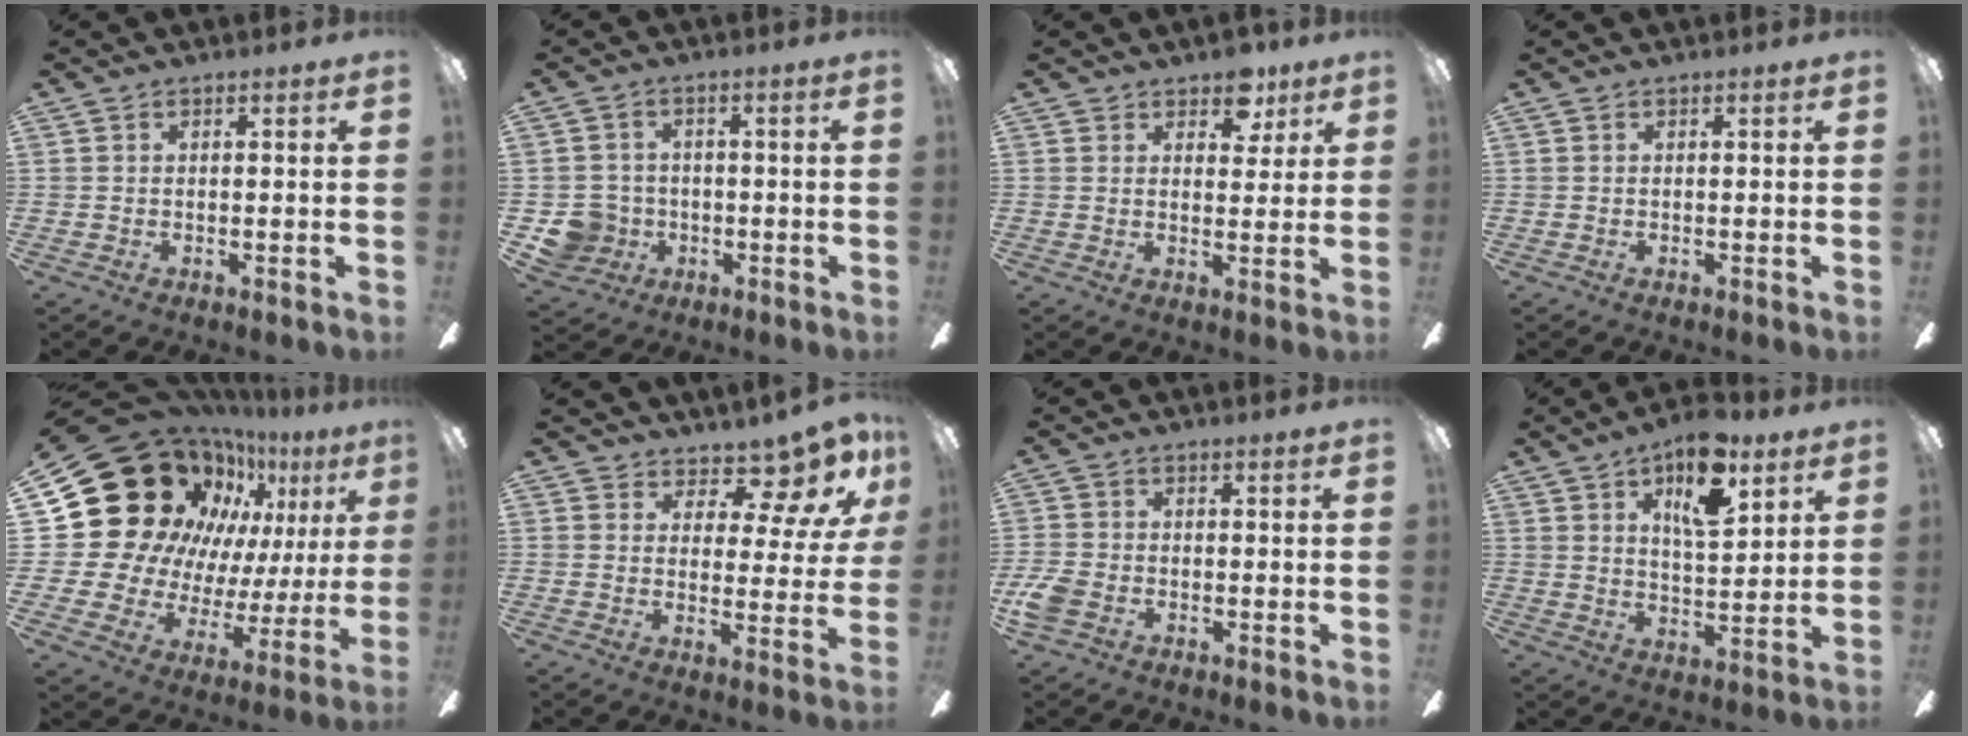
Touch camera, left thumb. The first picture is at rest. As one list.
[{"total": 7.2, "force": [-2.1, 6.7, 1.5], "torque": [-0.046, 0.016, -0.035]}, {"total": 6.6, "force": [4.5, 4.2, 2.4], "torque": [-0.015, -0.018, 0.077]}, {"total": 0.0}, {"total": 27.8, "force": [14.0, 19.5, 13.9], "torque": [-0.237, -0.121, 0.309]}, {"total": 10.1, "force": [8.0, 4.5, 4.2], "torque": [-0.061, -0.063, 0.146]}, {"total": 5.5, "force": [-2.4, 3.8, 3.3], "torque": [-0.074, 0.012, -0.046]}, {"total": 13.9, "force": [7.7, 6.4, 9.7], "torque": [-0.141, -0.022, 0.130]}]